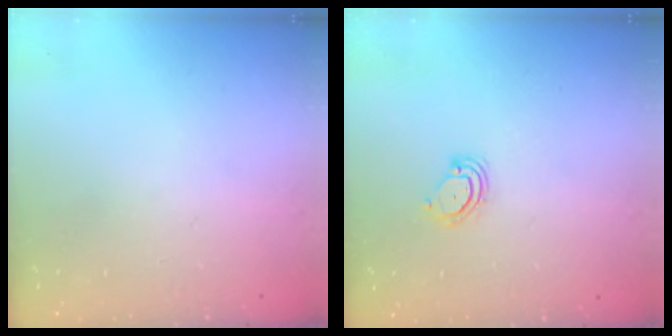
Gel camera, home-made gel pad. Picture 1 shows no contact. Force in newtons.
{"total": 4.3, "press": 4.3, "slide": 0.3}